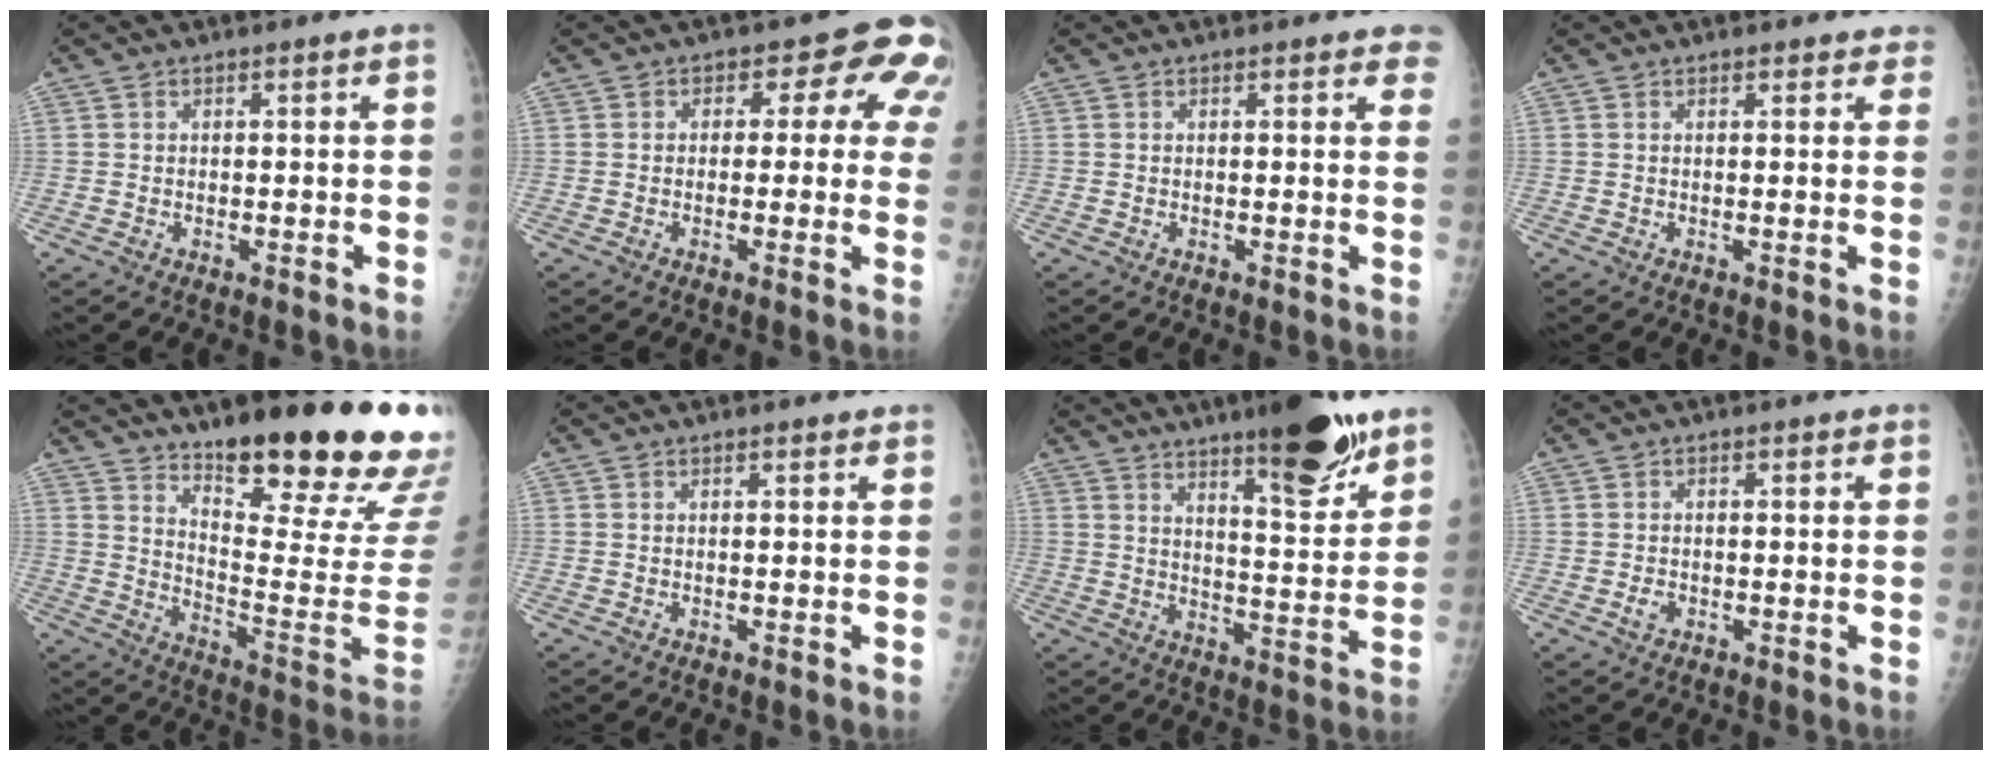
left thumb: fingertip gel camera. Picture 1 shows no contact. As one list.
[{"total": 8.9, "force": [2.2, 5.4, 6.7], "torque": [-0.023, 0.013, 0.011]}, {"total": 3.1, "force": [2.4, 1.3, 1.6], "torque": [0.007, -0.004, 0.015]}, {"total": 3.0, "force": [2.6, 1.3, 0.7], "torque": [0.023, -0.006, 0.015]}, {"total": 23.5, "force": [16.4, 5.2, 16.1], "torque": [-0.203, -0.102, 0.241]}, {"total": 0.7, "force": [0.6, 0.2, 0.4], "torque": [-0.007, 0.000, 0.007]}, {"total": 15.1, "force": [10.2, 3.7, 10.6], "torque": [-0.124, -0.066, 0.156]}, {"total": 1.7, "force": [-0.4, 1.3, 1.0], "torque": [-0.011, 0.001, -0.008]}]